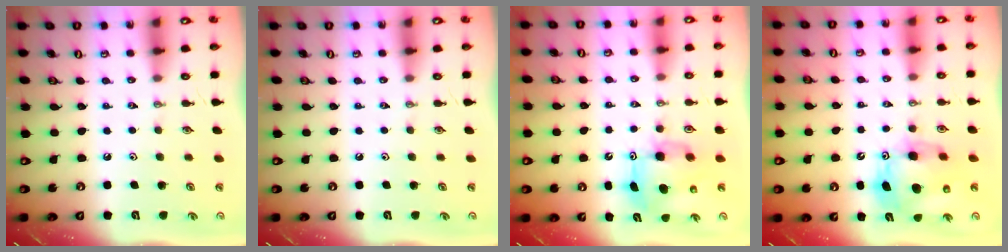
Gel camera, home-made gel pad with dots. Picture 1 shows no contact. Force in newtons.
{"total": 0.0}
{"total": 9.1, "press": 9.1, "slide": 0.6}
{"total": 12.6, "press": 12.5, "slide": 1.5}